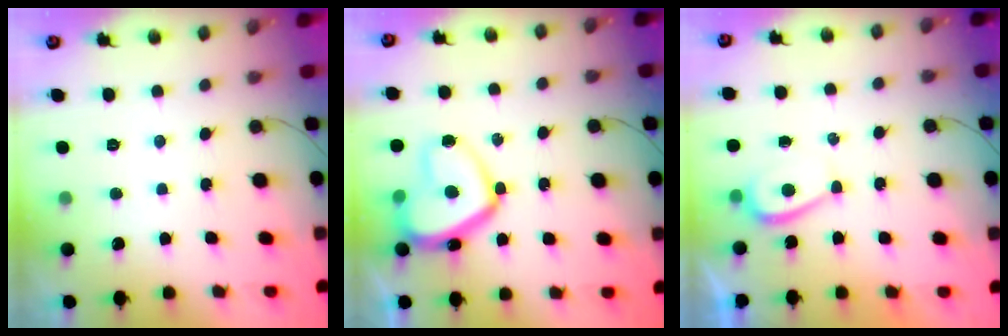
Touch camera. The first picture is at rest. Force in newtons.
{"total": 14.8, "press": 14.7, "slide": 1.4}
{"total": 3.4, "press": 3.4, "slide": 0.5}